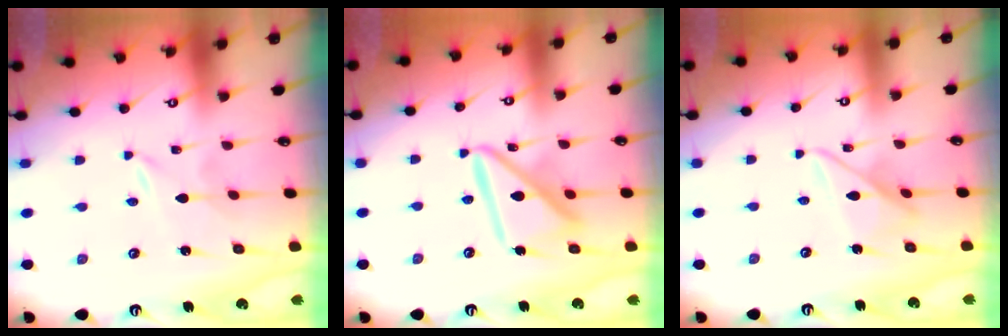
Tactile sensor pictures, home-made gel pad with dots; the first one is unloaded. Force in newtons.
{"total": 14.4, "press": 14.3, "slide": 1.5}
{"total": 8.6, "press": 8.6, "slide": 0.8}